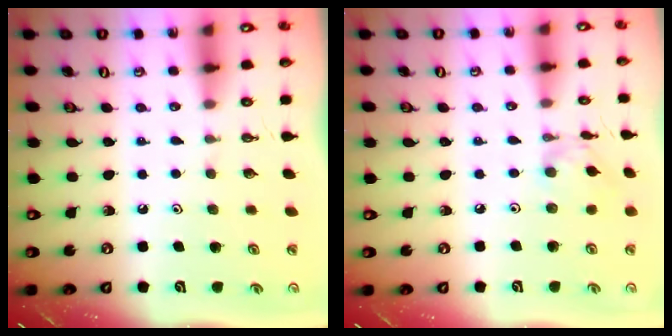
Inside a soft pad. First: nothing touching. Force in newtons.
{"total": 3.2, "press": 3.1, "slide": 0.4}